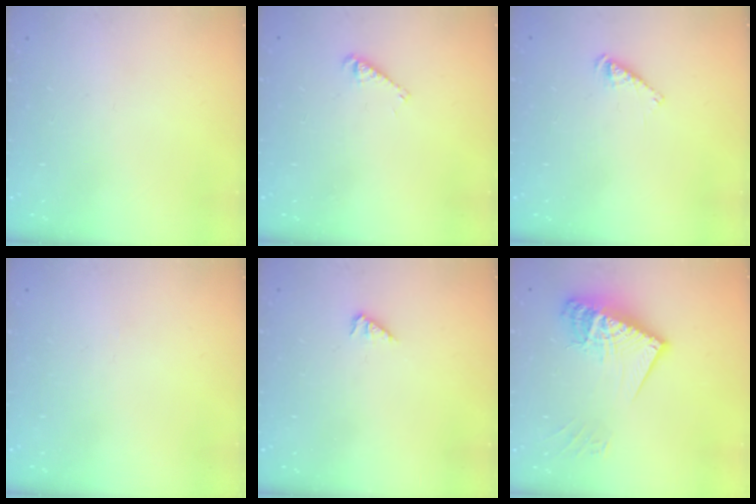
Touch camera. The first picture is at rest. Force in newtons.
{"total": 3.7, "press": 3.6, "slide": 0.5}
{"total": 3.3, "press": 3.2, "slide": 0.6}
{"total": 0.0}
{"total": 2.2, "press": 2.1, "slide": 0.5}
{"total": 16.7, "press": 16.6, "slide": 1.7}